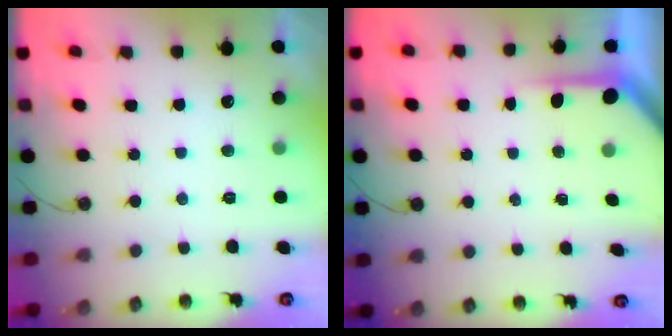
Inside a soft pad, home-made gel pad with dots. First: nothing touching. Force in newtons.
{"total": 3.6, "press": 3.6, "slide": 0.4}